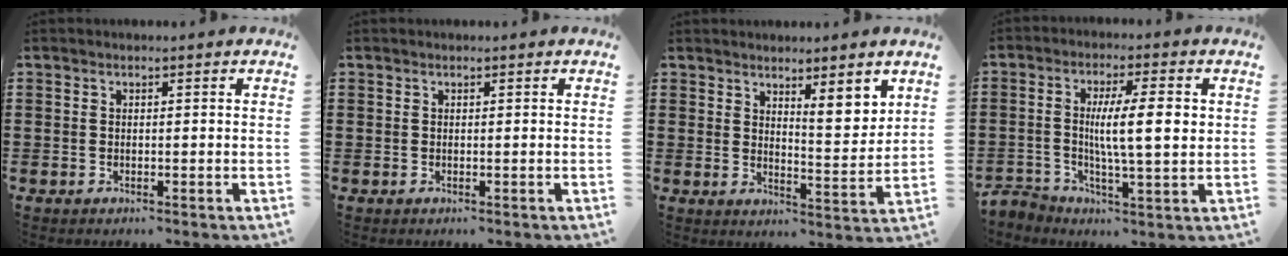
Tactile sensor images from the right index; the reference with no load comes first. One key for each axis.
{"total": 0.0}
{"total": 5.4, "fx": 4.2, "fy": 1.3, "fz": 3.1, "tx": -0.048, "ty": -0.019, "tz": 0.070}
{"total": 8.6, "fx": 0.7, "fy": 2.5, "fz": 8.1, "tx": -0.142, "ty": 0.004, "tz": 0.010}